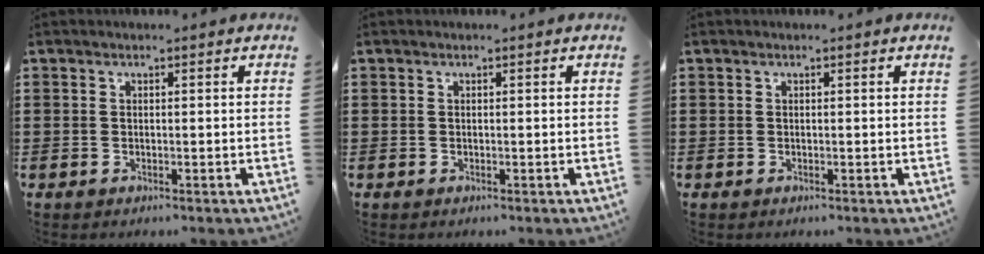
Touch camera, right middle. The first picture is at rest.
{"total": 0.0}
{"total": 0.0}